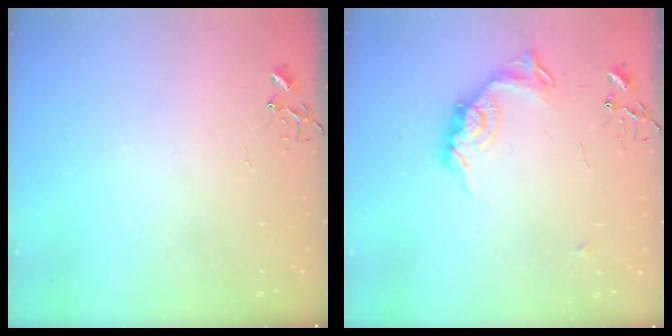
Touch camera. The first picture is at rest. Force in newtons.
{"total": 14.2, "press": 14.2, "slide": 0.6}